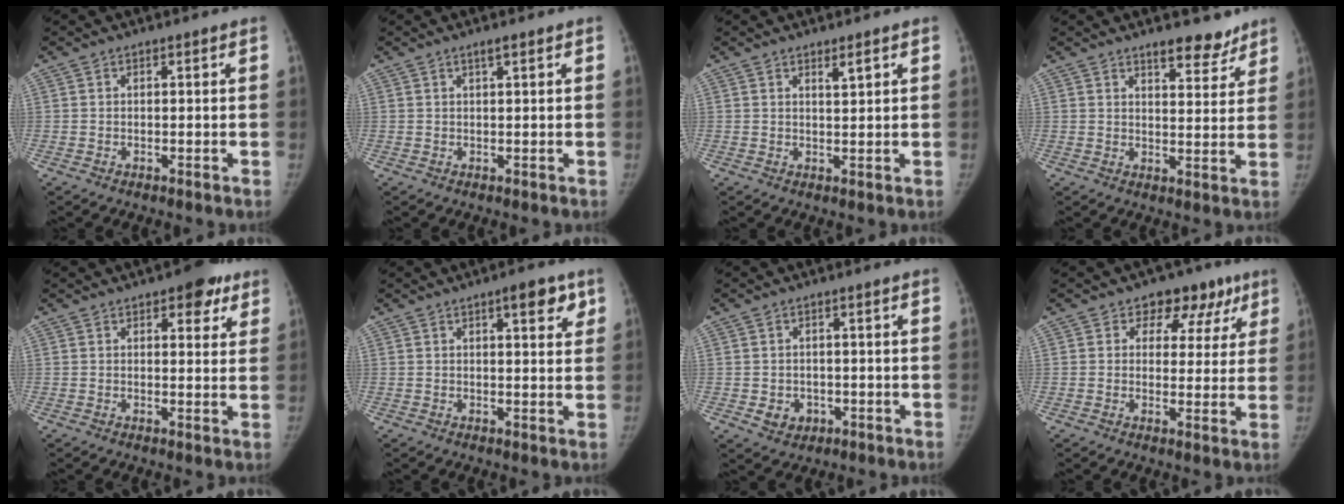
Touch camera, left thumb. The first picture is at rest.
{"total": 1.2, "force": [0.7, 0.1, 0.9], "torque": [-0.015, 0.000, 0.014]}
{"total": 1.7, "force": [1.2, 0.2, 1.2], "torque": [-0.018, -0.009, 0.021]}
{"total": 6.5, "force": [5.2, 2.6, 3.0], "torque": [-0.010, -0.034, 0.074]}
{"total": 6.2, "force": [3.5, 3.0, 4.1], "torque": [-0.019, -0.010, 0.039]}
{"total": 5.2, "force": [2.7, 1.8, 4.1], "torque": [-0.038, -0.008, 0.033]}
{"total": 3.8, "force": [-1.1, 3.3, 1.6], "torque": [-0.009, 0.007, -0.003]}
{"total": 8.9, "force": [4.8, 6.6, 3.4], "torque": [0.016, -0.007, 0.055]}